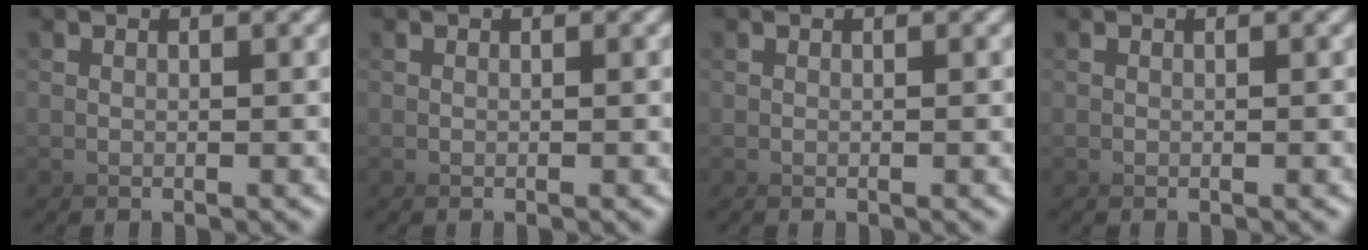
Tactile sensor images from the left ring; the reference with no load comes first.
{"total": 0.0}
{"total": 0.0}
{"total": 0.0}